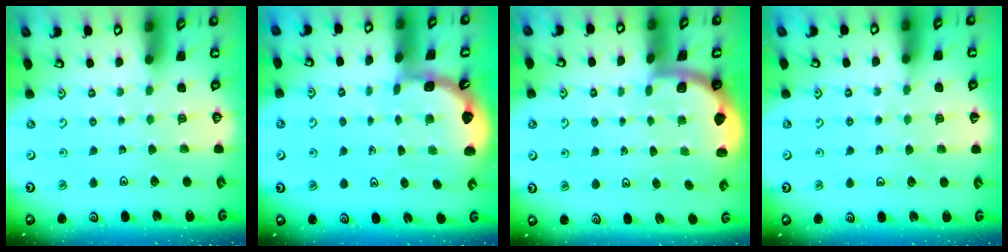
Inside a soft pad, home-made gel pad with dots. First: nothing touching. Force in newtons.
{"total": 1.3, "press": 1.3, "slide": 0.1}
{"total": 1.6, "press": 1.6, "slide": 0.1}
{"total": 3.4, "press": 3.4, "slide": 0.5}